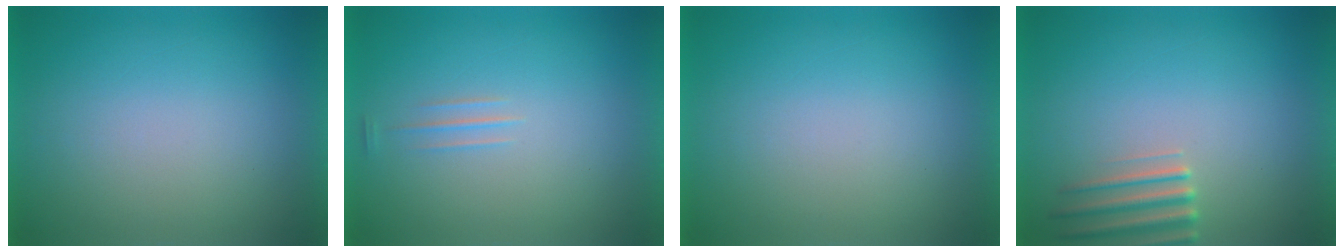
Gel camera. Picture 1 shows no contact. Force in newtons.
{"total": 1.3}
{"total": 0.0}
{"total": 2.9}